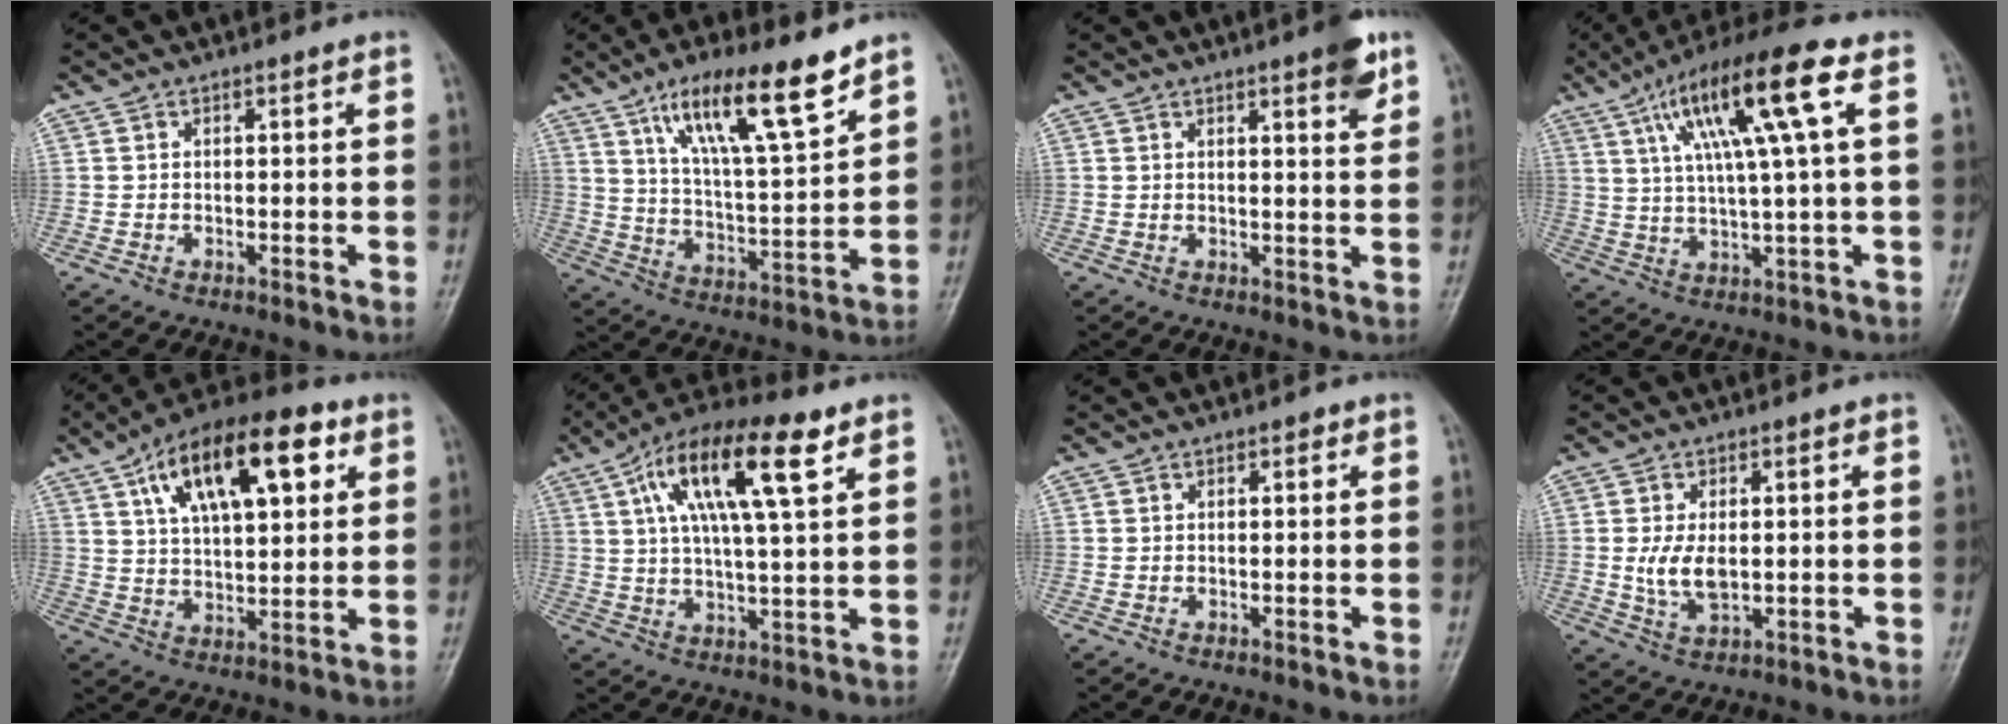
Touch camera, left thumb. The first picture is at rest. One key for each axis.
{"total": 16.4, "fx": 10.4, "fy": 3.6, "fz": 12.2, "tx": -0.193, "ty": -0.049, "tz": 0.190}
{"total": 5.4, "fx": 3.3, "fy": 1.1, "fz": 4.1, "tx": -0.046, "ty": -0.016, "tz": 0.038}
{"total": 15.8, "fx": 5.6, "fy": 1.9, "fz": 14.6, "tx": -0.269, "ty": 0.010, "tz": 0.091}
{"total": 19.5, "fx": 8.2, "fy": 8.6, "fz": 15.4, "tx": -0.225, "ty": -0.004, "tz": 0.133}
{"total": 17.3, "fx": 7.4, "fy": 5.1, "fz": 14.8, "tx": -0.254, "ty": 0.003, "tz": 0.122}
{"total": 0.7, "fx": 0.4, "fy": 0.5, "fz": 0.4, "tx": 0.000, "ty": 0.000, "tz": 0.001}
{"total": 5.8, "fx": 0.1, "fy": 3.2, "fz": 4.8, "tx": -0.096, "ty": -0.008, "tz": 0.006}